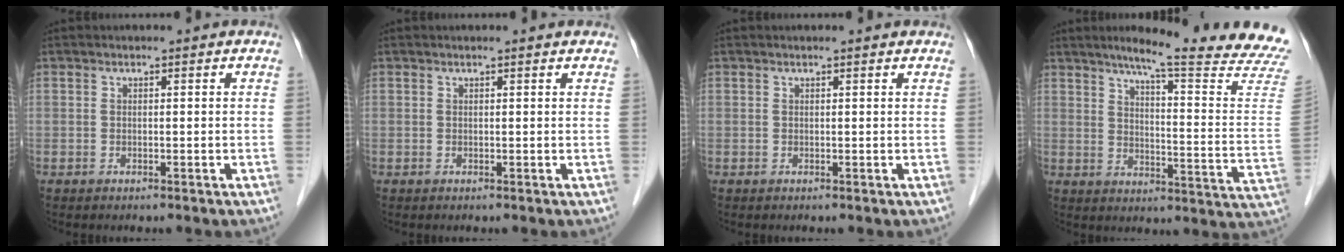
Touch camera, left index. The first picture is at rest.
{"total": 1.6, "force": [1.5, 0.0, 0.5], "torque": [-0.015, 0.009, 0.016]}
{"total": 1.5, "force": [1.4, 0.0, 0.5], "torque": [-0.015, 0.009, 0.016]}
{"total": 22.4, "force": [19.5, -1.2, 10.9], "torque": [-0.148, -0.089, 0.235]}